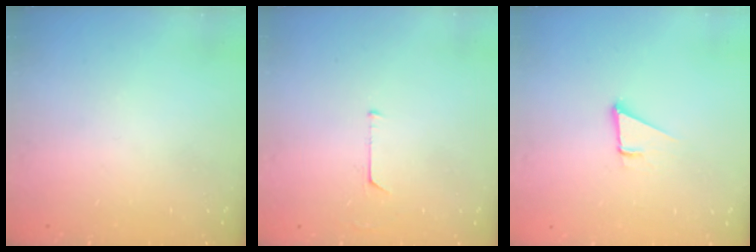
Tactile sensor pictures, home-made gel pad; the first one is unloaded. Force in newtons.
{"total": 4.6, "press": 4.6, "slide": 0.3}
{"total": 3.7, "press": 2.9, "slide": 2.2}